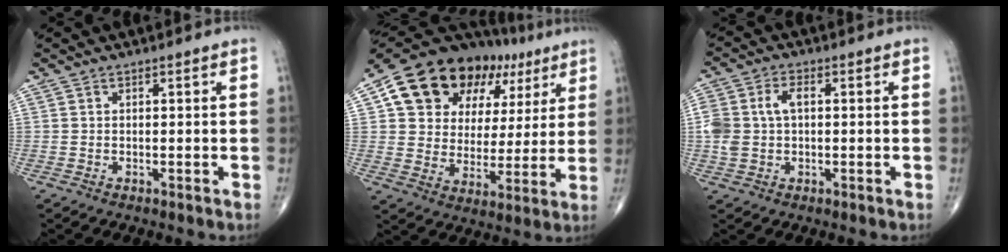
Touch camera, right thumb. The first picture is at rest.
{"total": 22.9, "force": [10.1, 15.7, 13.2], "torque": [-0.168, 0.016, 0.167]}
{"total": 7.1, "force": [0.6, 4.5, 5.4], "torque": [-0.125, 0.020, 0.013]}